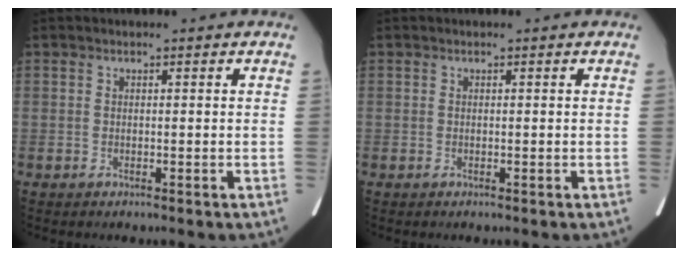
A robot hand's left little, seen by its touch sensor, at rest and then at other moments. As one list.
[{"total": 0.0}]